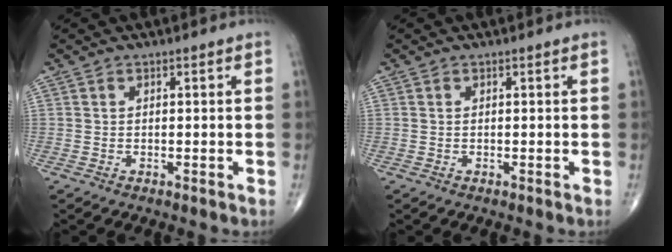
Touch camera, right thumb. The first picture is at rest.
{"total": 0.0}